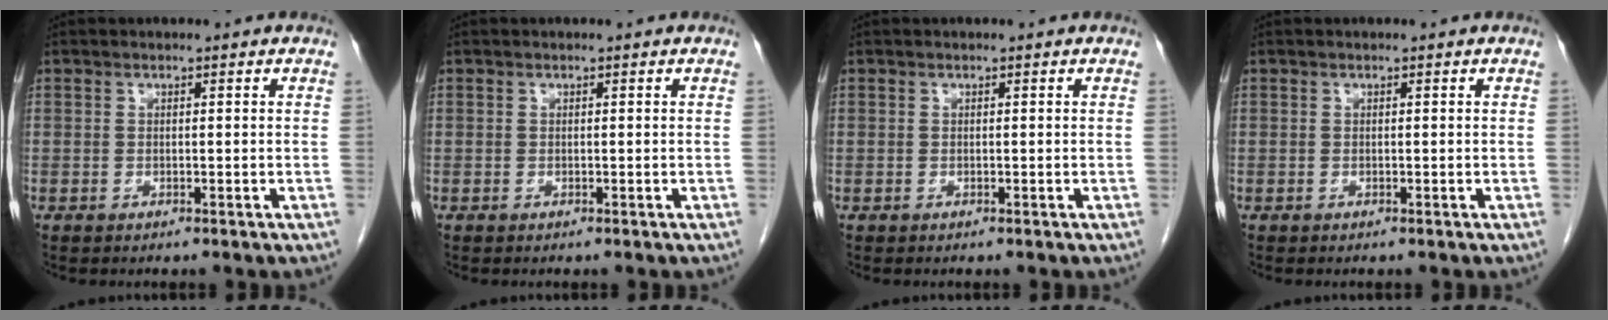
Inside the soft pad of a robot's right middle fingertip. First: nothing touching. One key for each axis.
{"total": 0.0}
{"total": 0.0}
{"total": 0.0}